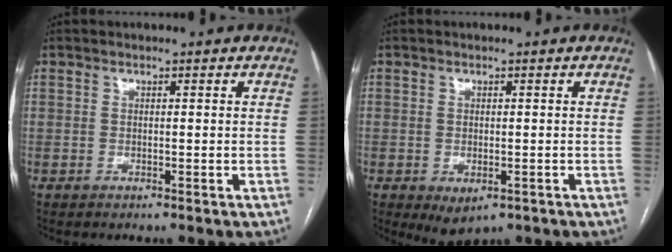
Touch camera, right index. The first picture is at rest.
{"total": 3.9, "force": [-1.9, 2.1, 2.6], "torque": [-0.038, -0.006, -0.016]}